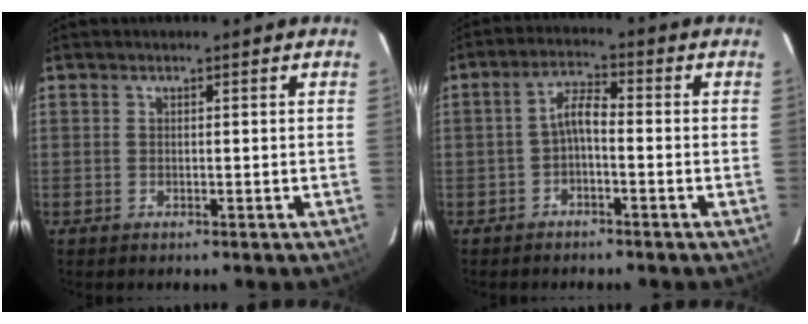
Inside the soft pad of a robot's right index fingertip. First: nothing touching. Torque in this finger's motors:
{"motor_torque": [0.50, -0.17, 0.41, 0.08]}